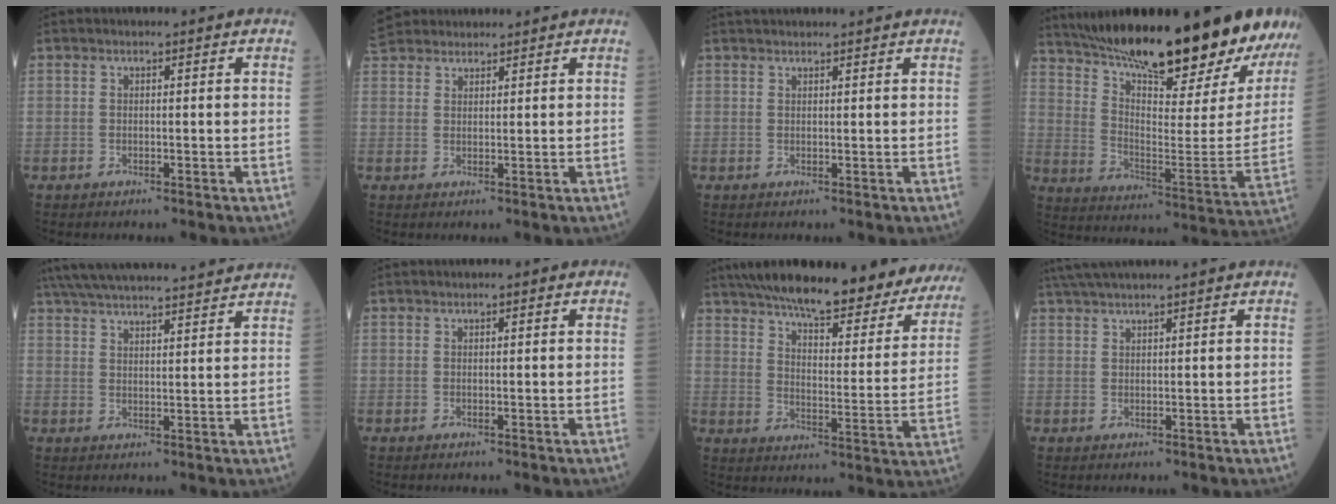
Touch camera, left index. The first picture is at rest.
{"total": 6.4, "force": [5.8, 2.4, 1.5], "torque": [-0.031, 0.033, 0.109]}
{"total": 4.6, "force": [4.3, 0.1, 1.6], "torque": [-0.019, 0.034, 0.059]}
{"total": 31.7, "force": [26.5, 3.7, 17.1], "torque": [-0.275, -0.081, 0.367]}
{"total": 20.8, "force": [19.0, 1.8, 8.1], "torque": [-0.146, 0.037, 0.275]}
{"total": 0.7, "force": [0.2, 0.2, 0.6], "torque": [-0.010, 0.010, 0.001]}
{"total": 30.8, "force": [26.6, 6.2, 14.1], "torque": [-0.225, -0.043, 0.336]}
{"total": 5.1, "force": [4.3, -0.8, 2.6], "torque": [-0.047, 0.030, 0.083]}